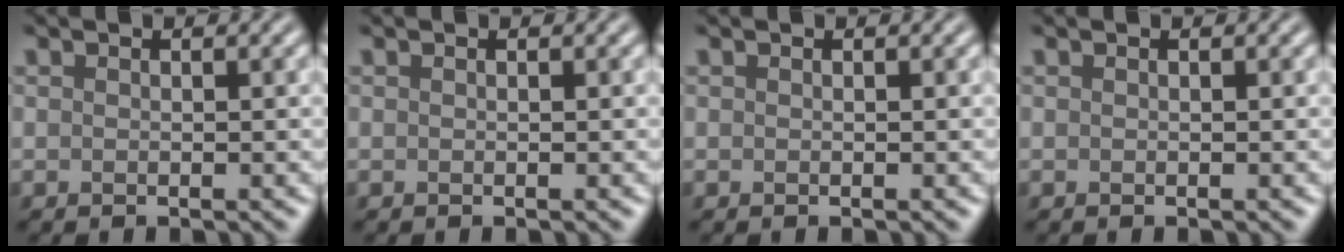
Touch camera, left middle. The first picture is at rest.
{"total": 0.0}
{"total": 0.0}
{"total": 0.0}